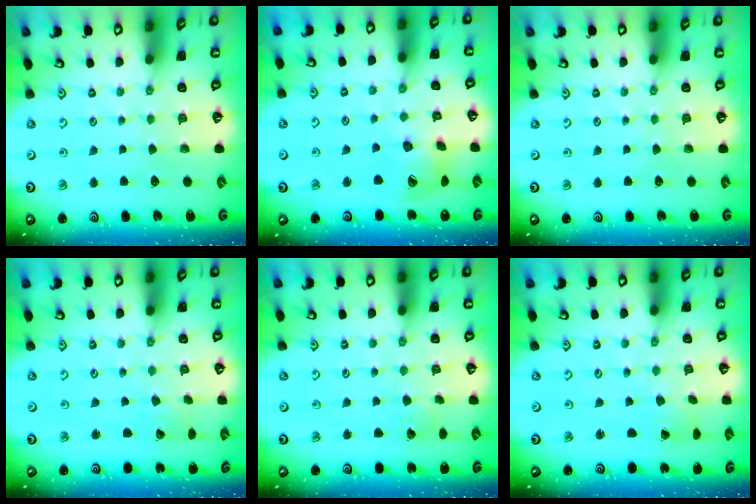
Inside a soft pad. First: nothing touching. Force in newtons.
{"total": 15.2, "press": 15.0, "slide": 2.2}
{"total": 0.0}
{"total": 1.4, "press": 1.4, "slide": 0.2}
{"total": 2.4, "press": 2.3, "slide": 0.3}
{"total": 1.3, "press": 1.2, "slide": 0.4}